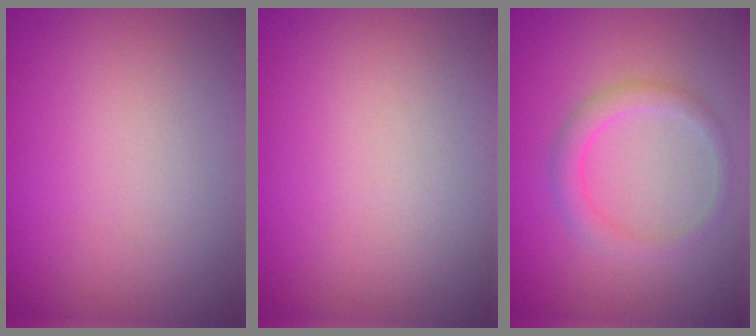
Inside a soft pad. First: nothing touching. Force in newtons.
{"total": 0.0}
{"total": 2.1, "press": 2.1, "slide": 0.1}